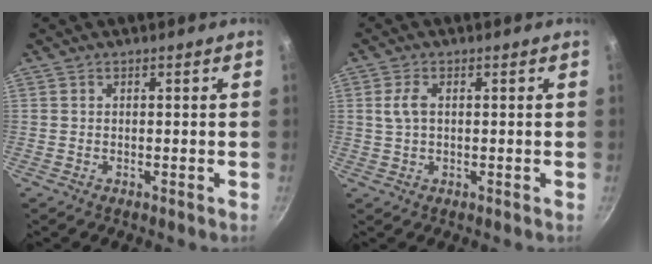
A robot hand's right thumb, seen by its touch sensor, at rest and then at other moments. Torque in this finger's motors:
{"motor_torque": [-0.39, 0.37, 0.50, 0.06, 0.02]}